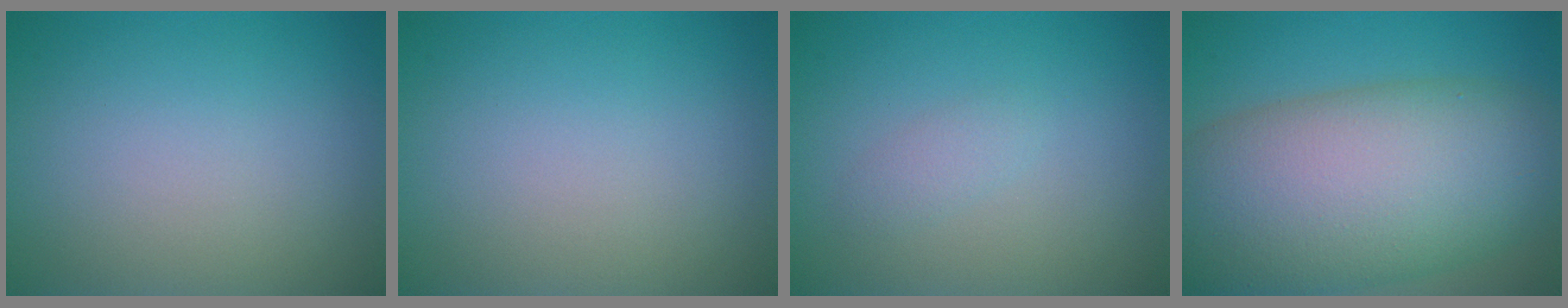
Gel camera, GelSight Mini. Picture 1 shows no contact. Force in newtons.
{"total": 0.0}
{"total": 1.0, "press": 1.0, "slide": 0.0}
{"total": 14.3, "press": 14.2, "slide": 0.7}